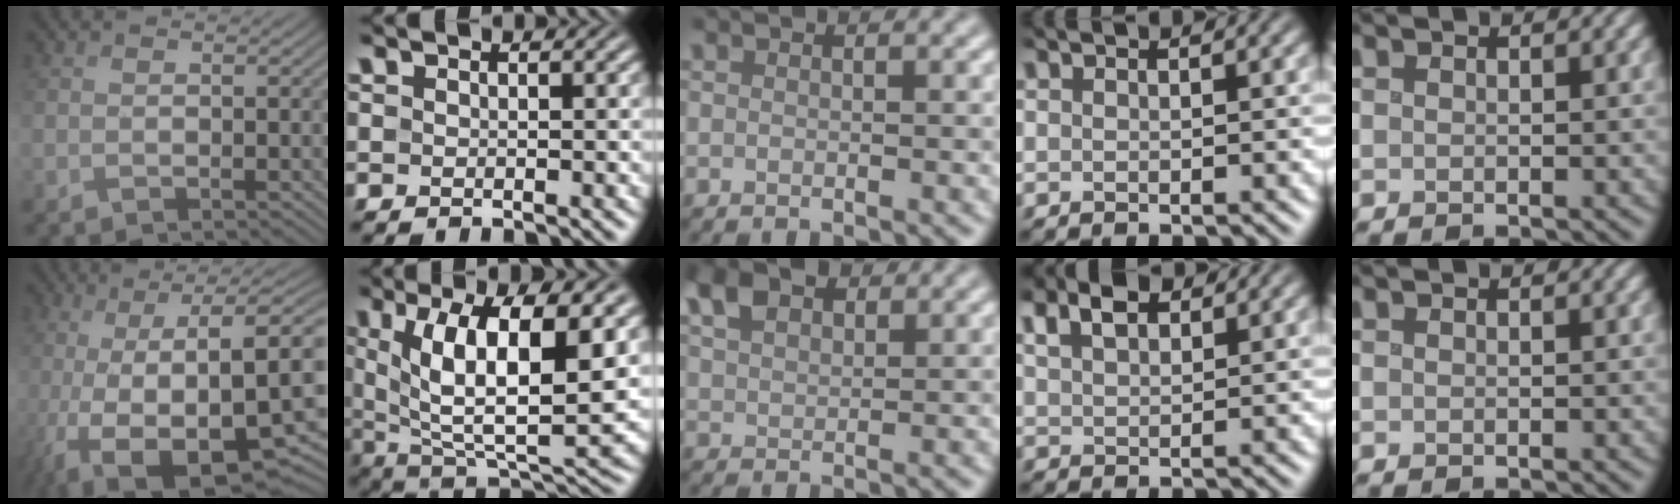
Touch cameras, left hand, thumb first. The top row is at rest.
{"thumb": {"total": 16.4, "force": [-4.8, 5.4, 14.8], "torque": [-0.240, -0.015, -0.064]}, "index": {"total": 11.6, "force": [3.2, 4.3, 10.3], "torque": [-0.175, -0.011, 0.060]}, "middle": {"total": 4.4, "force": [2.5, 2.6, 2.5], "torque": [-0.056, 0.011, 0.046]}, "ring": {"total": 3.1, "force": [1.8, 1.7, 1.9], "torque": [-0.049, 0.011, 0.037]}}